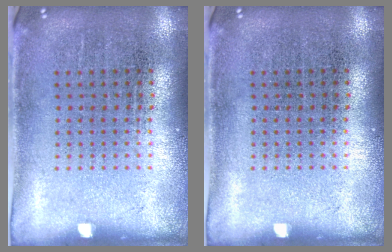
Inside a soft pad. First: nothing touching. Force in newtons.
{"total": 0.0}